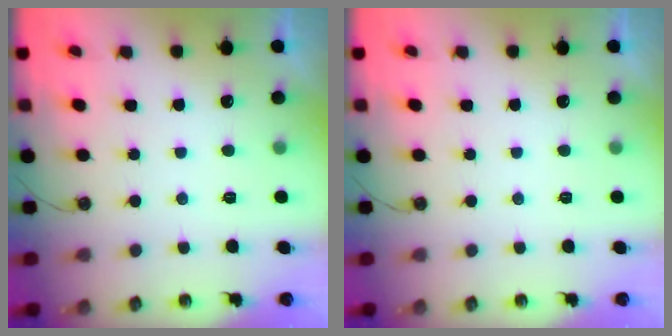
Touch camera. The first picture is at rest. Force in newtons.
{"total": 0.0}